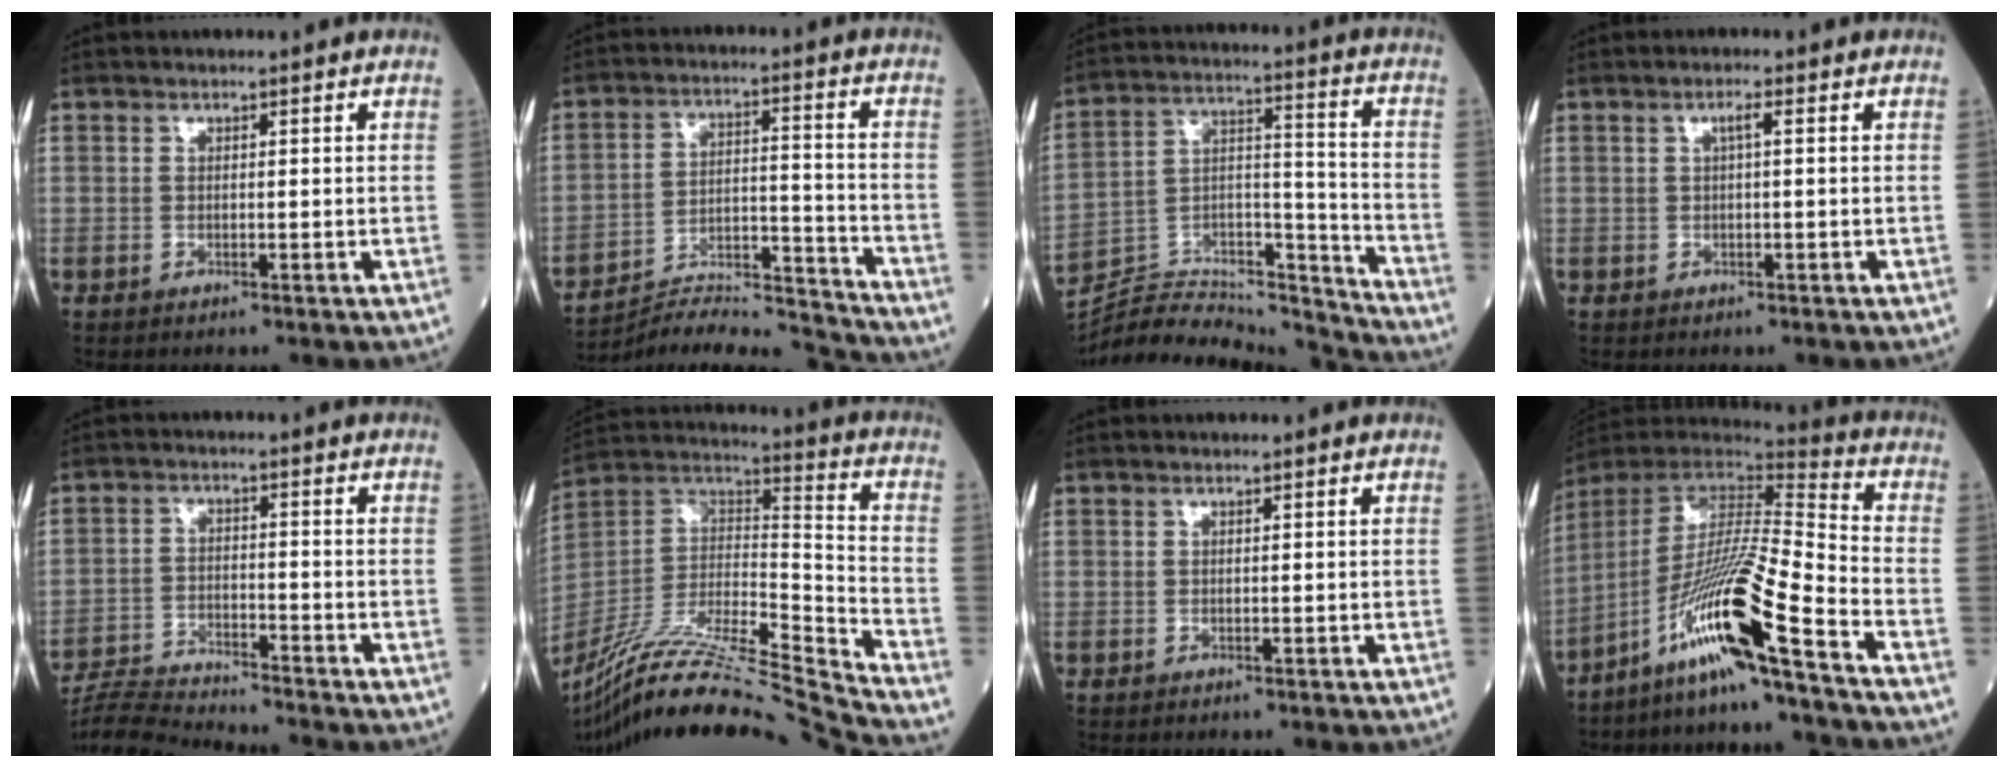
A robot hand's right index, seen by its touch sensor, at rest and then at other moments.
{"total": 15.6, "force": [-15.4, -0.9, 2.2], "torque": [-0.041, 0.022, -0.246]}
{"total": 20.5, "force": [-20.2, 1.6, 3.1], "torque": [-0.062, 0.043, -0.324]}
{"total": 1.4, "force": [0.3, 0.1, 1.4], "torque": [-0.026, 0.003, 0.005]}
{"total": 8.8, "force": [-8.6, -1.5, 1.0], "torque": [-0.019, -0.010, -0.157]}
{"total": 26.2, "force": [-23.5, -1.4, 11.5], "torque": [-0.224, -0.023, -0.405]}
{"total": 0.0}
{"total": 16.8, "force": [-10.4, -1.2, 13.2], "torque": [-0.264, -0.021, -0.197]}